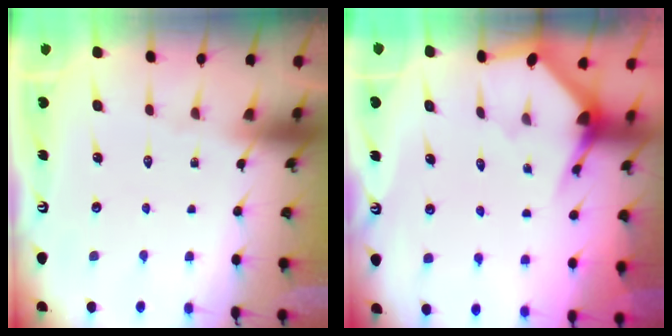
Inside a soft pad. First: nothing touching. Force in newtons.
{"total": 3.1, "press": 3.1, "slide": 0.3}